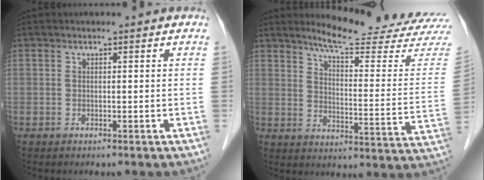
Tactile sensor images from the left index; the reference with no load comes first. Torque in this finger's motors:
{"motor_torque": [-0.26, -0.28, 0.04, 0.00]}